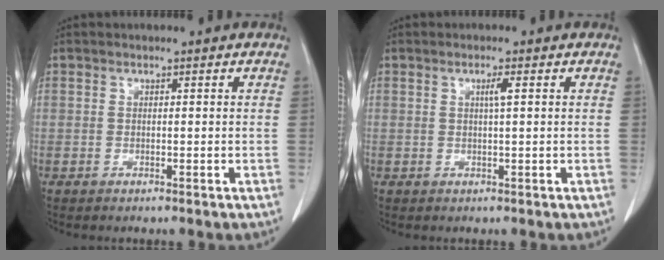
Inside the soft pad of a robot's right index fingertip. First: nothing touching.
{"total": 1.5, "force": [0.4, -0.2, 1.5], "torque": [-0.027, 0.001, 0.006]}